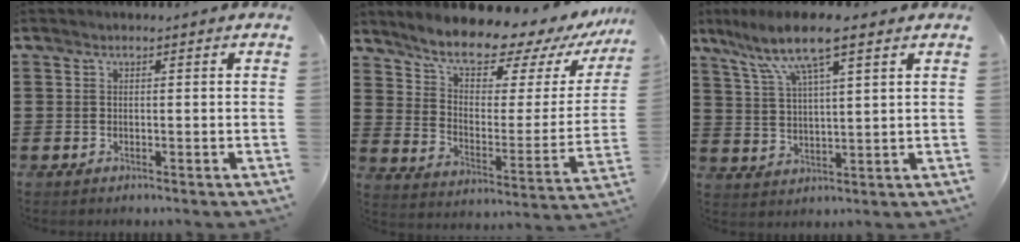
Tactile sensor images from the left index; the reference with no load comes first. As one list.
[{"total": 10.5, "force": [9.3, 2.5, 4.0], "torque": [-0.099, -0.073, 0.158]}, {"total": 8.4, "force": [5.6, 1.1, 6.2], "torque": [-0.135, -0.011, 0.095]}]